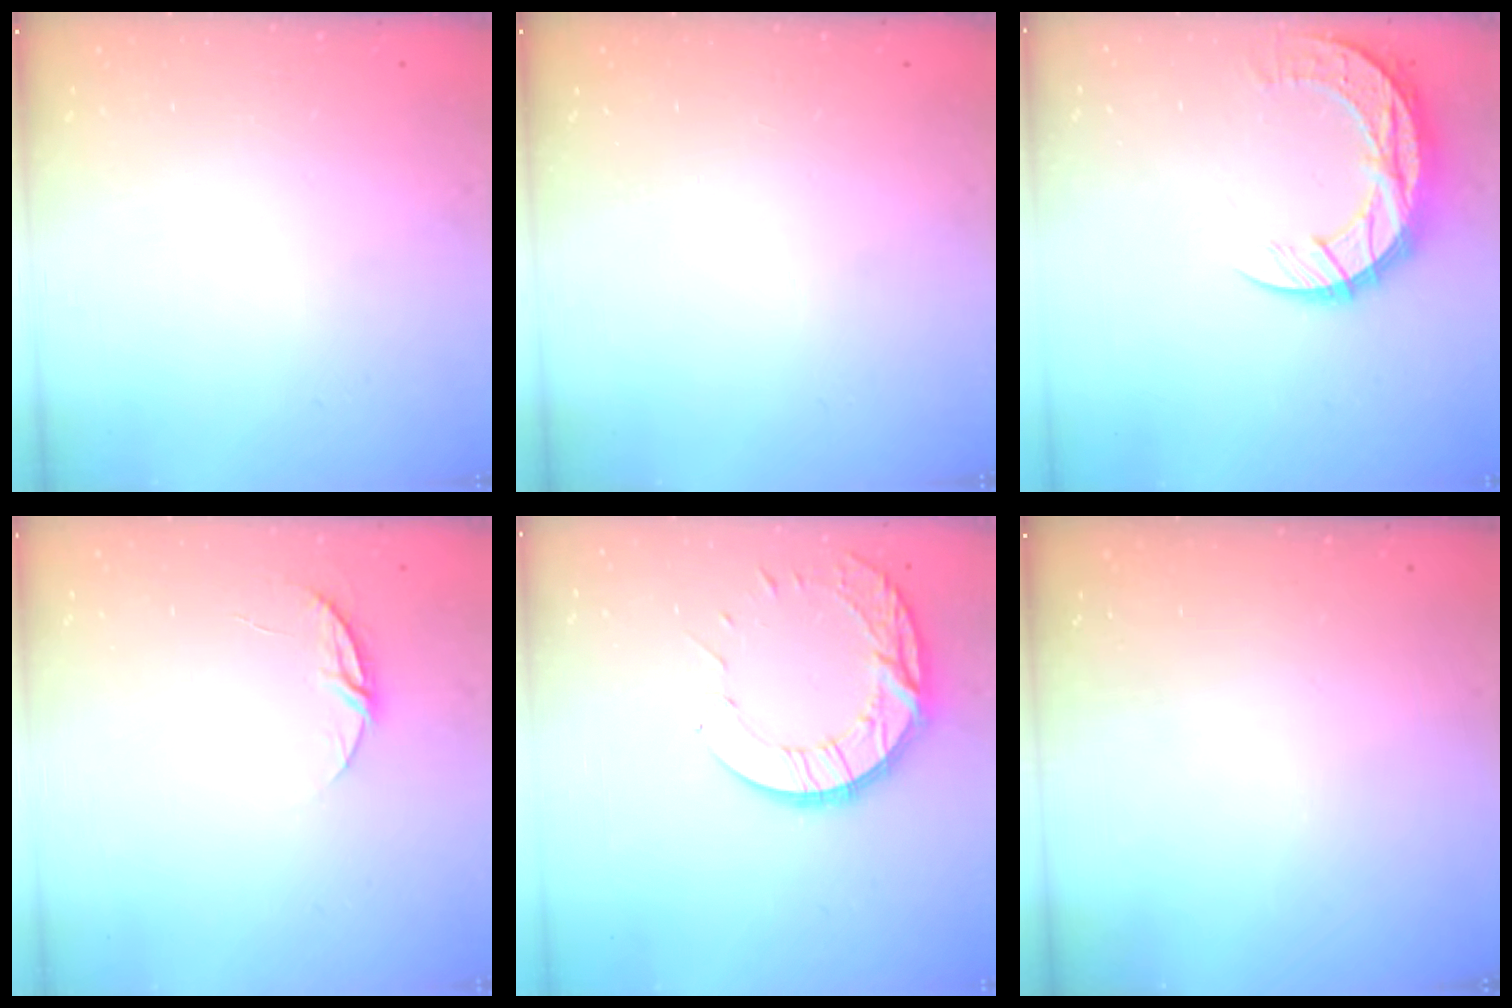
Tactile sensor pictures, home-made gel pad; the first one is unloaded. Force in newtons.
{"total": 0.0}
{"total": 13.1, "press": 13.1, "slide": 0.9}
{"total": 5.6, "press": 5.5, "slide": 0.6}
{"total": 13.6, "press": 13.5, "slide": 1.1}
{"total": 0.0}